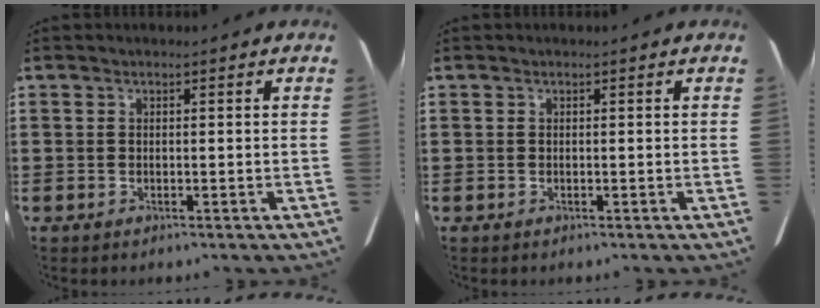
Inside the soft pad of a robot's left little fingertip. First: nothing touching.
{"total": 0.0}